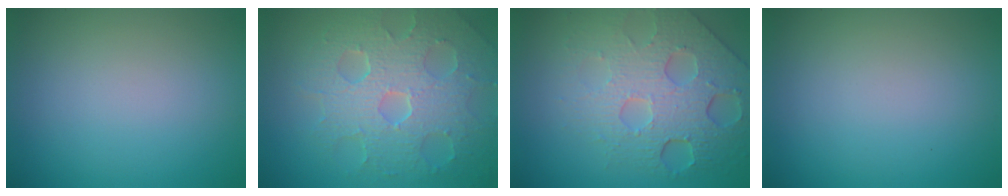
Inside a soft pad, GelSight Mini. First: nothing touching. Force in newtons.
{"total": 8.3, "press": 5.7, "slide": 6.0}
{"total": 8.2, "press": 5.4, "slide": 6.1}
{"total": 0.0}